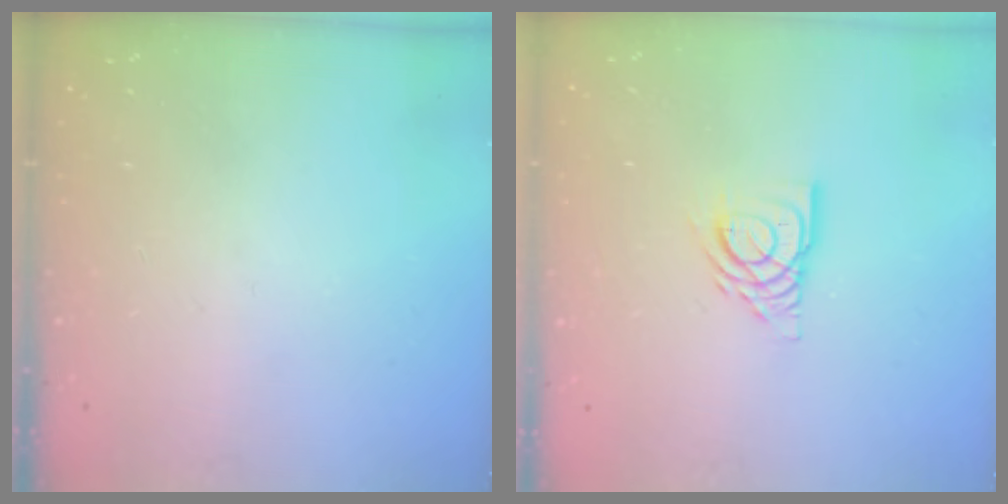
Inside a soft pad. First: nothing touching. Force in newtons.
{"total": 9.8, "press": 9.7, "slide": 1.2}